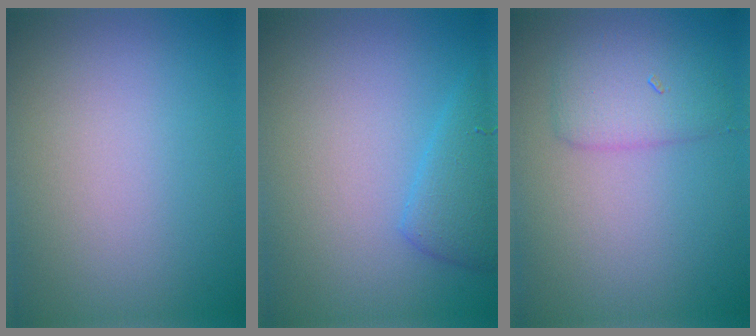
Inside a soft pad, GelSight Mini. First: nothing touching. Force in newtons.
{"total": 2.5, "press": 2.5, "slide": 0.2}
{"total": 2.9, "press": 2.9, "slide": 0.1}